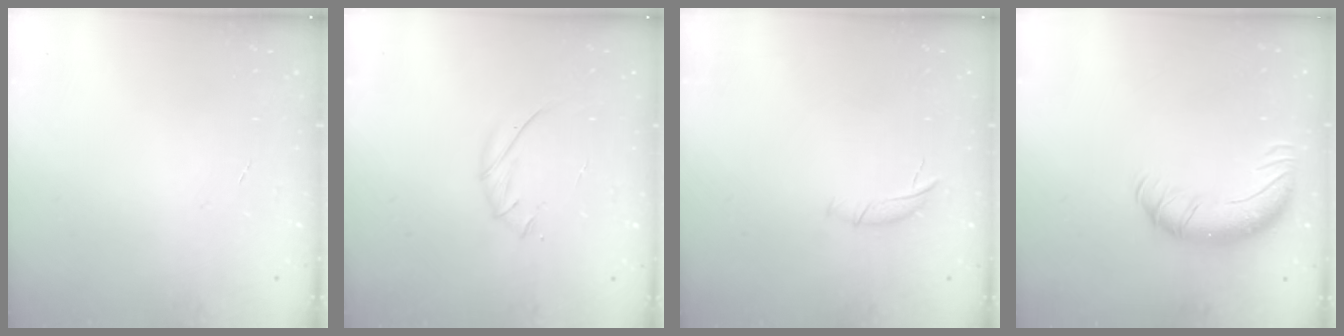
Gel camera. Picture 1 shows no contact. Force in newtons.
{"total": 5.9, "press": 5.8, "slide": 1.5}
{"total": 4.5, "press": 4.4, "slide": 0.7}
{"total": 11.2, "press": 10.8, "slide": 2.9}